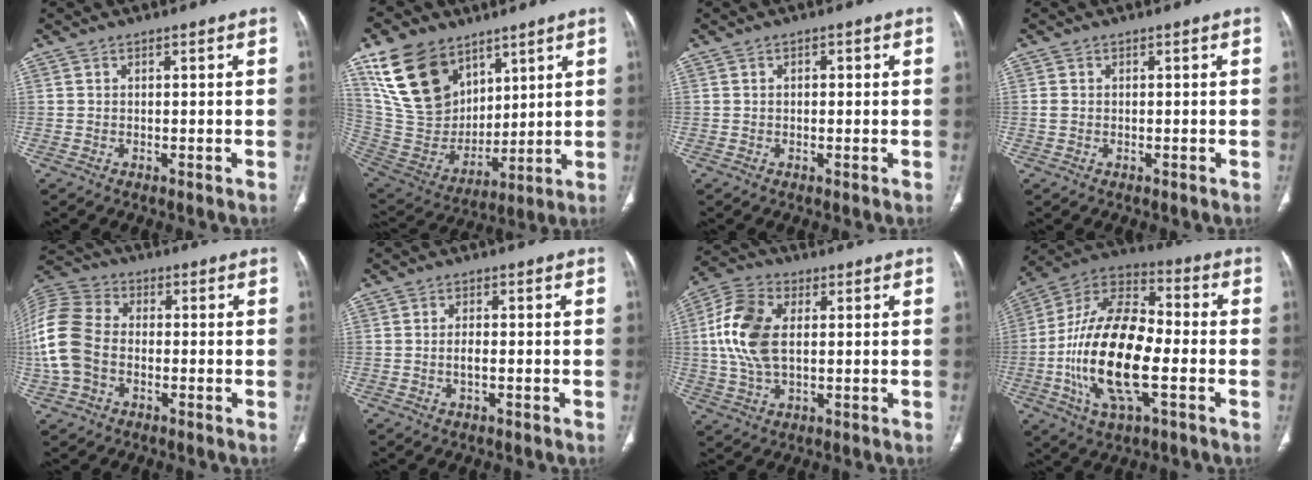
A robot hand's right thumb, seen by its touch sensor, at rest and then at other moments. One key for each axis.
{"total": 20.0, "fx": 11.2, "fy": 13.3, "fz": 9.9, "tx": -0.164, "ty": -0.036, "tz": 0.226}
{"total": 0.9, "fx": 0.1, "fy": 0.7, "fz": 0.6, "tx": -0.006, "ty": 0.003, "tz": -0.002}
{"total": 1.0, "fx": -0.1, "fy": 0.8, "fz": 0.6, "tx": -0.018, "ty": 0.000, "tz": -0.003}
{"total": 14.0, "fx": -2.0, "fy": 10.0, "fz": 9.5, "tx": -0.212, "ty": 0.028, "tz": -0.046}
{"total": 2.0, "fx": -0.6, "fy": 0.7, "fz": 1.7, "tx": -0.037, "ty": 0.003, "tz": -0.012}
{"total": 12.3, "fx": 1.6, "fy": 7.1, "fz": 9.9, "tx": -0.211, "ty": 0.012, "tz": 0.028}
{"total": 21.8, "fx": -4.5, "fy": 9.9, "fz": 18.9, "tx": -0.355, "ty": 0.026, "tz": -0.082}